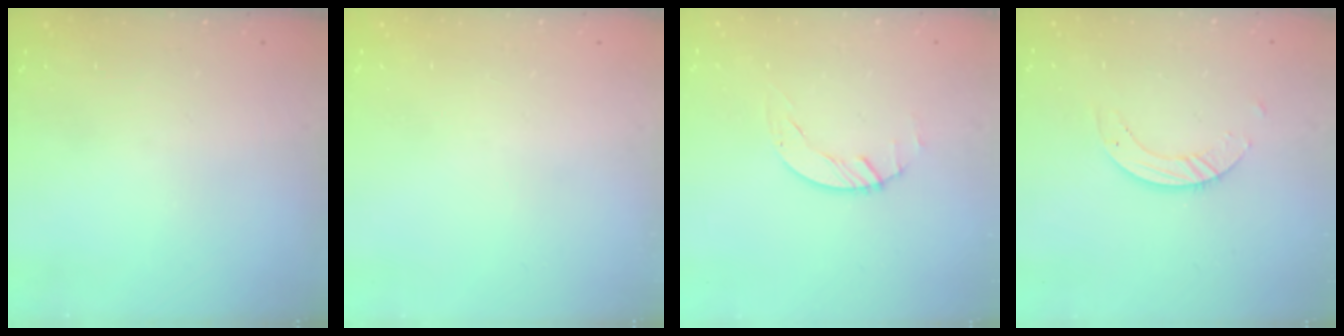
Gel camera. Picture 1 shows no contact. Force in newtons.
{"total": 0.0}
{"total": 1.7, "press": 1.7, "slide": 0.1}
{"total": 4.2, "press": 4.2, "slide": 0.3}